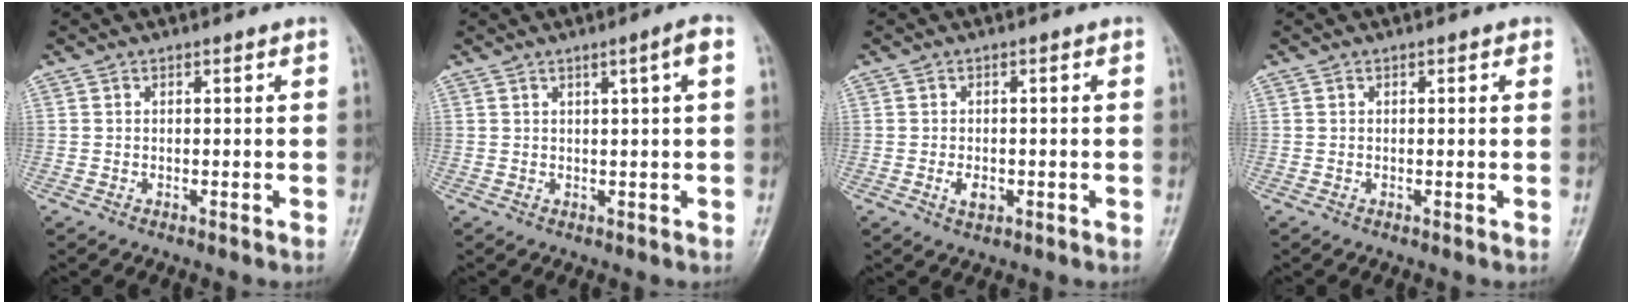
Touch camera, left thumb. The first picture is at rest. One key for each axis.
{"total": 3.3, "fx": 1.1, "fy": -0.2, "fz": 3.1, "tx": -0.049, "ty": 0.001, "tz": 0.019}
{"total": 2.6, "fx": -0.7, "fy": 1.6, "fz": 1.8, "tx": -0.029, "ty": -0.001, "tz": -0.012}
{"total": 0.9, "fx": 0.4, "fy": 0.6, "fz": 0.6, "tx": -0.002, "ty": 0.001, "tz": 0.001}